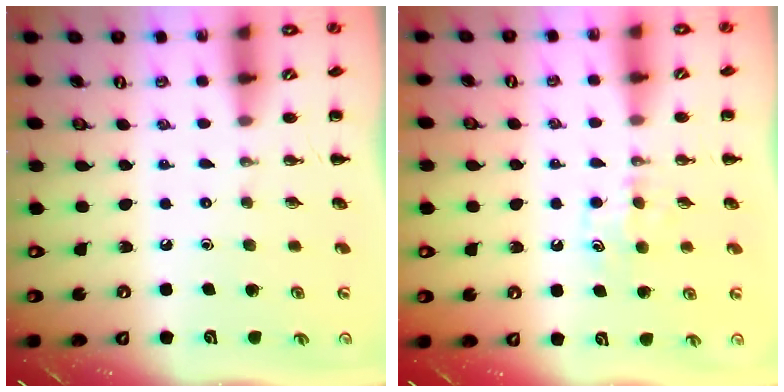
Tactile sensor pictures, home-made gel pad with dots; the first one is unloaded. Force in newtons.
{"total": 5.1, "press": 4.8, "slide": 1.6}